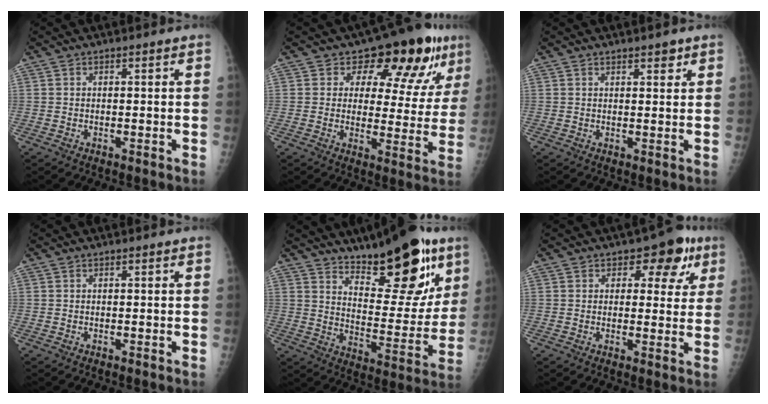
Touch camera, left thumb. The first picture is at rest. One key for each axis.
{"total": 14.1, "fx": 8.3, "fy": 7.4, "fz": 8.5, "tx": -0.057, "ty": -0.042, "tz": 0.104}
{"total": 2.1, "fx": 1.5, "fy": 0.9, "fz": 1.3, "tx": -0.008, "ty": -0.007, "tz": 0.020}
{"total": 0.0}
{"total": 20.3, "fx": 12.7, "fy": 7.4, "fz": 13.9, "tx": -0.149, "ty": -0.077, "tz": 0.198}
{"total": 8.3, "fx": 3.6, "fy": 5.5, "fz": 5.1, "tx": -0.008, "ty": -0.005, "tz": 0.036}